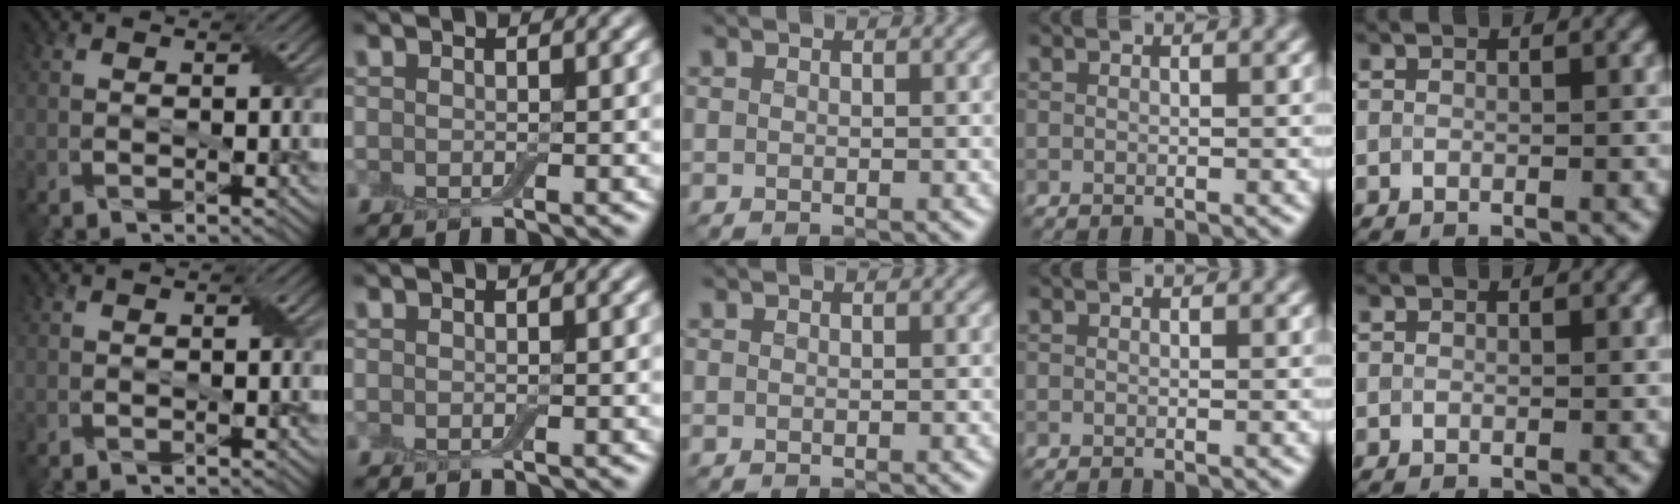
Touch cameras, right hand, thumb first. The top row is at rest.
{}